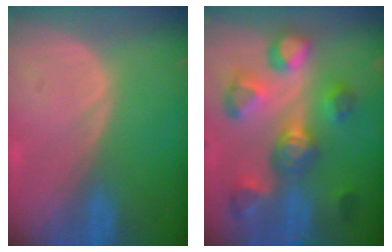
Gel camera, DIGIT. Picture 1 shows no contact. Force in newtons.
{"total": 10.7, "press": 10.0, "slide": 3.7}